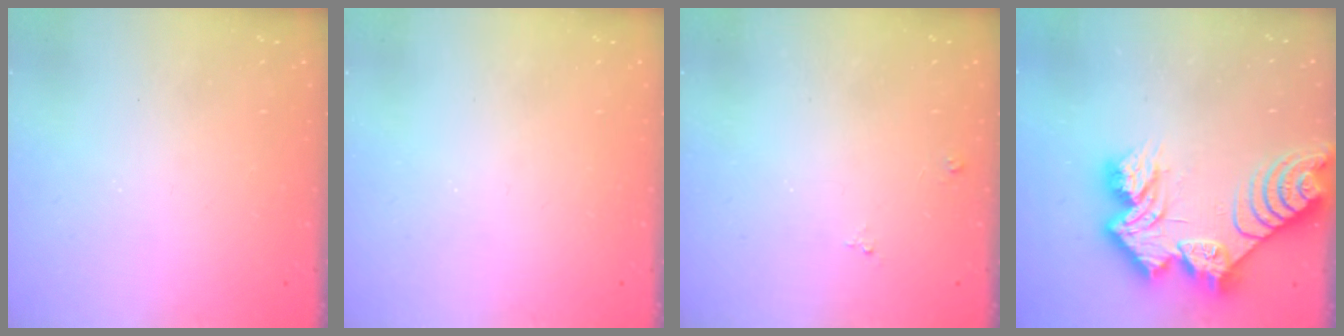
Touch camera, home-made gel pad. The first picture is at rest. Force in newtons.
{"total": 0.0}
{"total": 4.1, "press": 4.1, "slide": 0.4}
{"total": 17.3, "press": 17.2, "slide": 1.7}